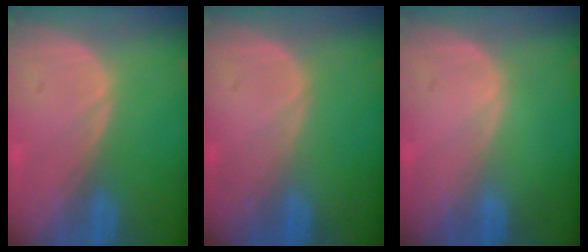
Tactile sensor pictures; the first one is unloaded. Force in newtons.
{"total": 0.0}
{"total": 0.0}